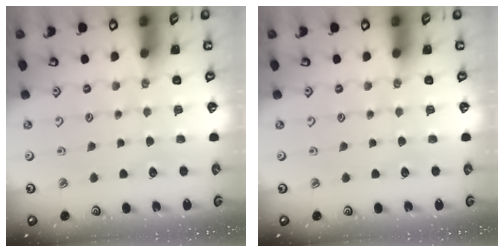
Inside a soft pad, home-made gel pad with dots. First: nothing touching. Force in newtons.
{"total": 0.0}